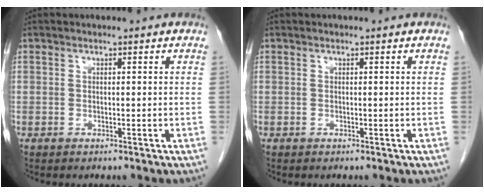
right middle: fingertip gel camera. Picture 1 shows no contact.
{"total": 0.0}